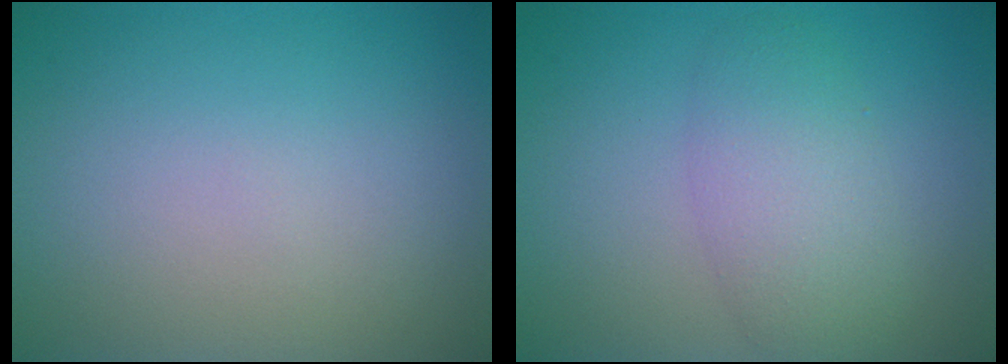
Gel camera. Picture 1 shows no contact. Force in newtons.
{"total": 3.9, "press": 3.9, "slide": 0.1}